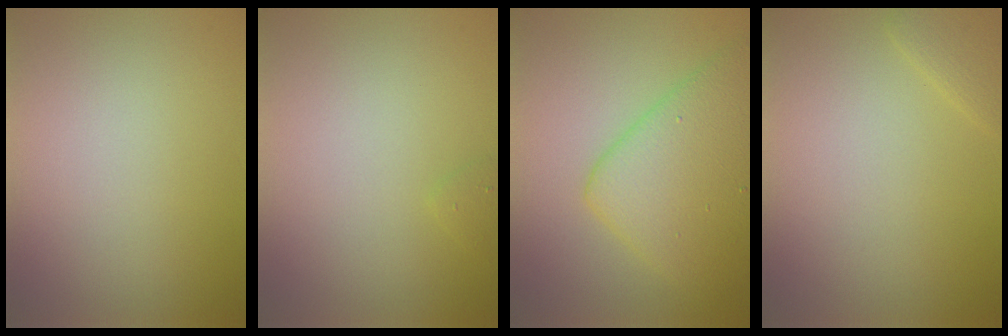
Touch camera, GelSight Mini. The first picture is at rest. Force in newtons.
{"total": 0.6, "press": 0.6, "slide": 0.0}
{"total": 6.8, "press": 6.8, "slide": 0.4}
{"total": 1.2, "press": 1.2, "slide": 0.0}